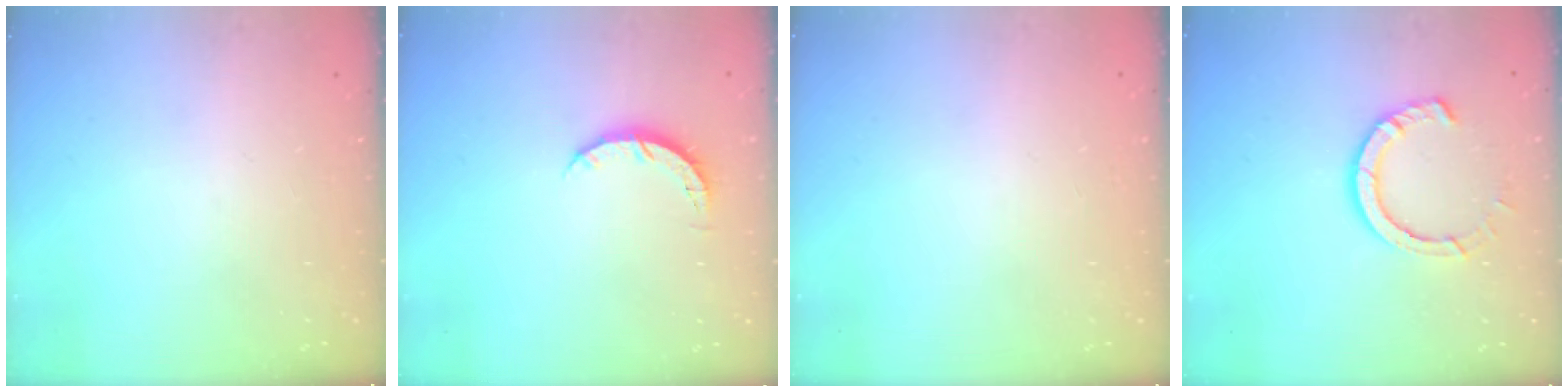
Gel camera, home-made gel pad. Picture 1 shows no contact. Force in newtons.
{"total": 4.2, "press": 4.1, "slide": 0.4}
{"total": 2.6, "press": 2.6, "slide": 0.2}
{"total": 8.5, "press": 8.4, "slide": 1.0}